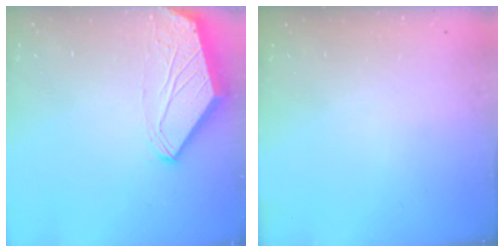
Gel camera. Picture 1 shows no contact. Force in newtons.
{"total": 0.0}